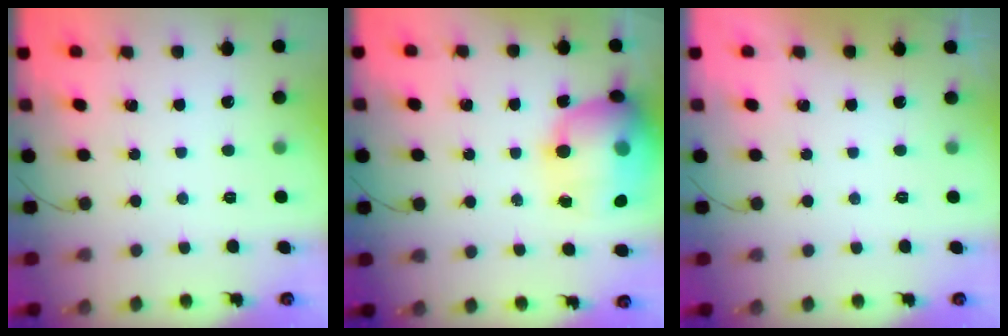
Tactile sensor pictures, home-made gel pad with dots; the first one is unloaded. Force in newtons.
{"total": 22.1, "press": 21.7, "slide": 3.9}
{"total": 0.0}